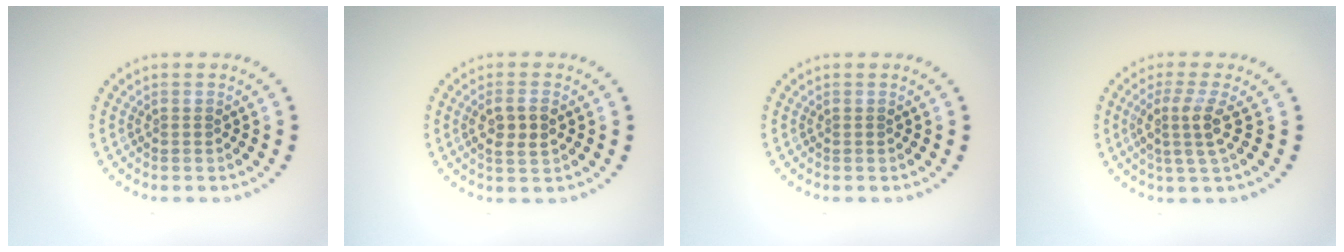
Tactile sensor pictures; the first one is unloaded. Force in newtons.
{"total": 2.5, "press": 2.4, "slide": 0.7}
{"total": 0.0}
{"total": 3.0, "press": 2.3, "slide": 1.9}